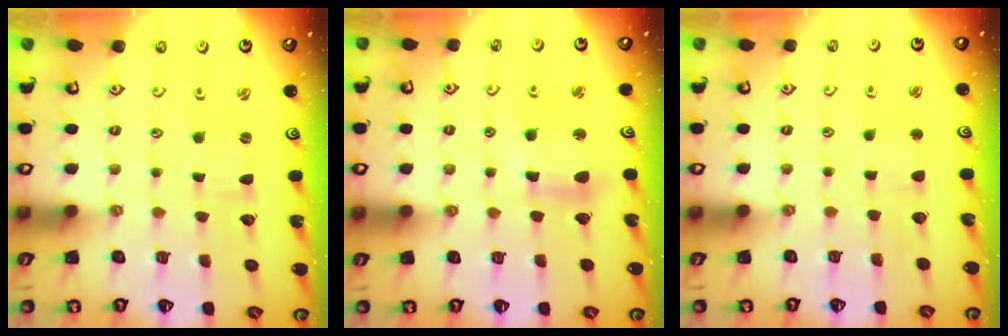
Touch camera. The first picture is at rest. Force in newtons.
{"total": 9.9, "press": 9.9, "slide": 1.1}
{"total": 3.4, "press": 3.4, "slide": 0.2}